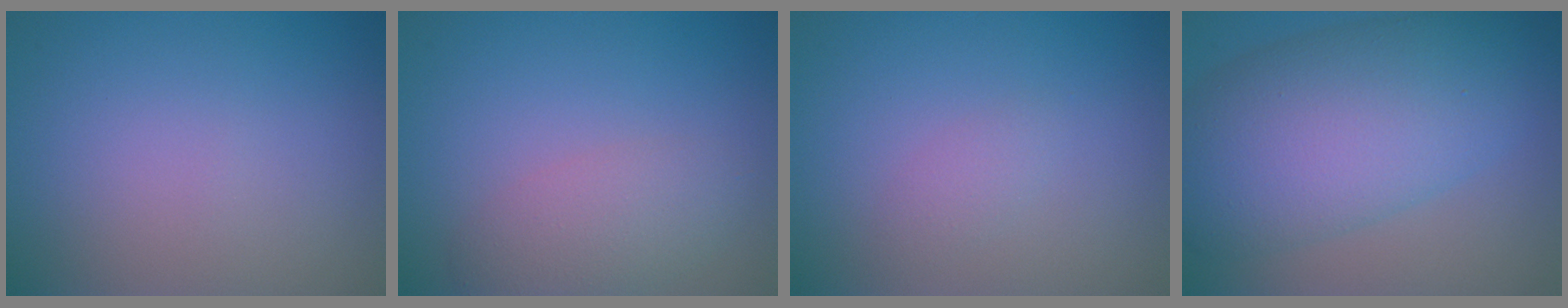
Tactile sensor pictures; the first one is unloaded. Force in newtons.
{"total": 3.4, "press": 3.4, "slide": 0.3}
{"total": 1.1, "press": 1.1, "slide": 0.0}
{"total": 11.2, "press": 11.2, "slide": 0.3}